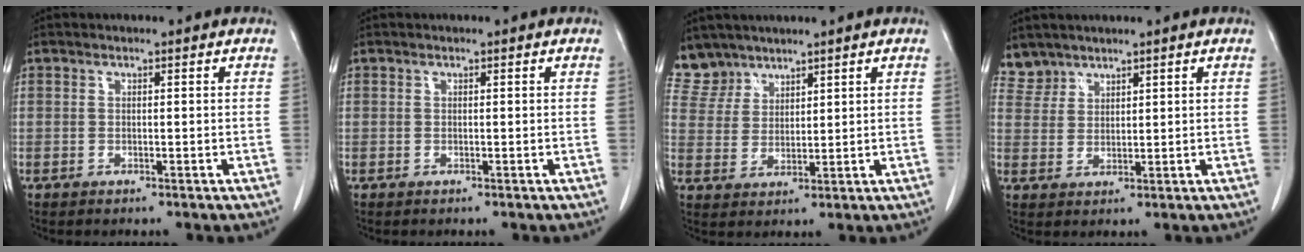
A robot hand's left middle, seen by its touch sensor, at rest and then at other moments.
{"total": 0.0}
{"total": 5.2, "force": [4.6, 2.4, -0.5], "torque": [0.011, 0.002, 0.101]}
{"total": 3.5, "force": [3.2, 1.4, -0.6], "torque": [0.016, 0.007, 0.068]}